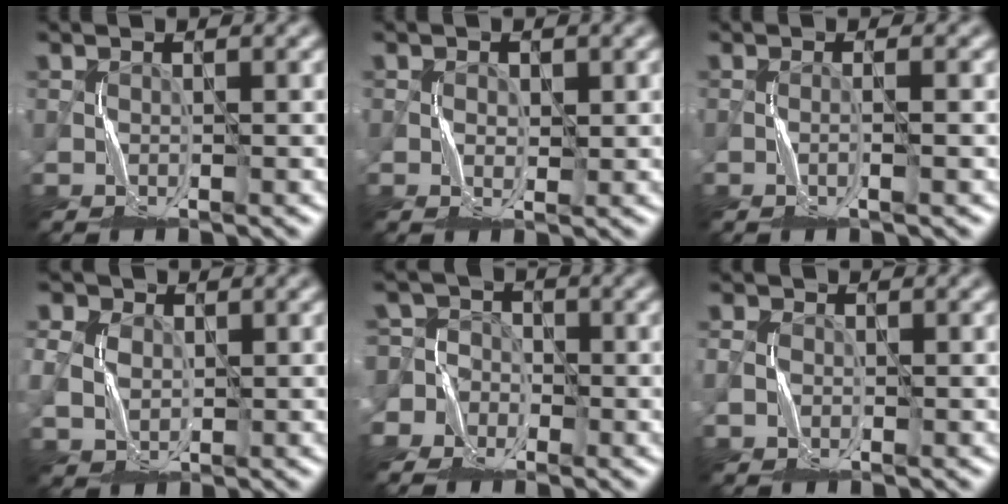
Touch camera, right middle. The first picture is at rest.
{"total": 1.0, "force": [0.1, 0.6, 0.8], "torque": [-0.012, 0.000, 0.002]}
{"total": 1.1, "force": [-0.4, -0.2, 0.9], "torque": [-0.020, 0.001, -0.010]}
{"total": 6.1, "force": [1.9, 4.9, 3.1], "torque": [-0.079, 0.029, 0.016]}
{"total": 5.3, "force": [-1.6, 5.0, 0.9], "torque": [-0.016, 0.026, -0.067]}
{"total": 1.5, "force": [-0.4, 1.3, 0.6], "torque": [-0.017, 0.000, -0.009]}